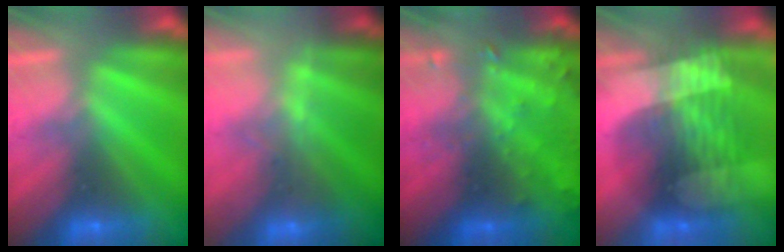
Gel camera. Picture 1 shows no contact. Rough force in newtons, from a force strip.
{"total": 7.6}
{"total": 8.6}
{"total": 3.4}